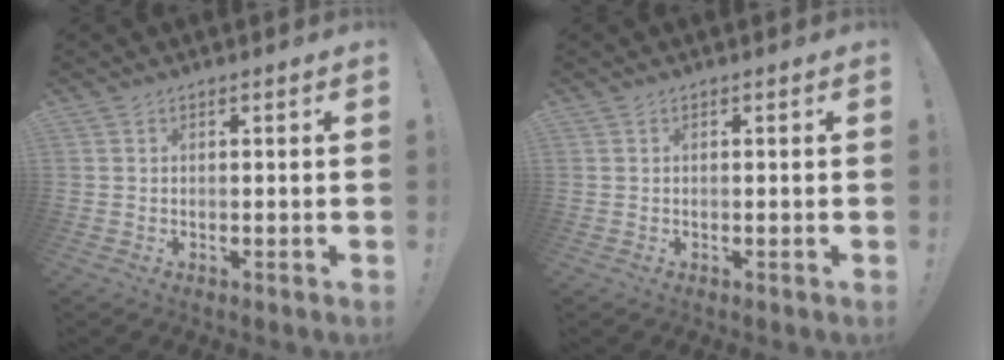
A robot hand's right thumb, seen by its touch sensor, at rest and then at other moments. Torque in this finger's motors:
{"motor_torque": [0.00, 0.00, 0.00, 0.00, 0.01]}